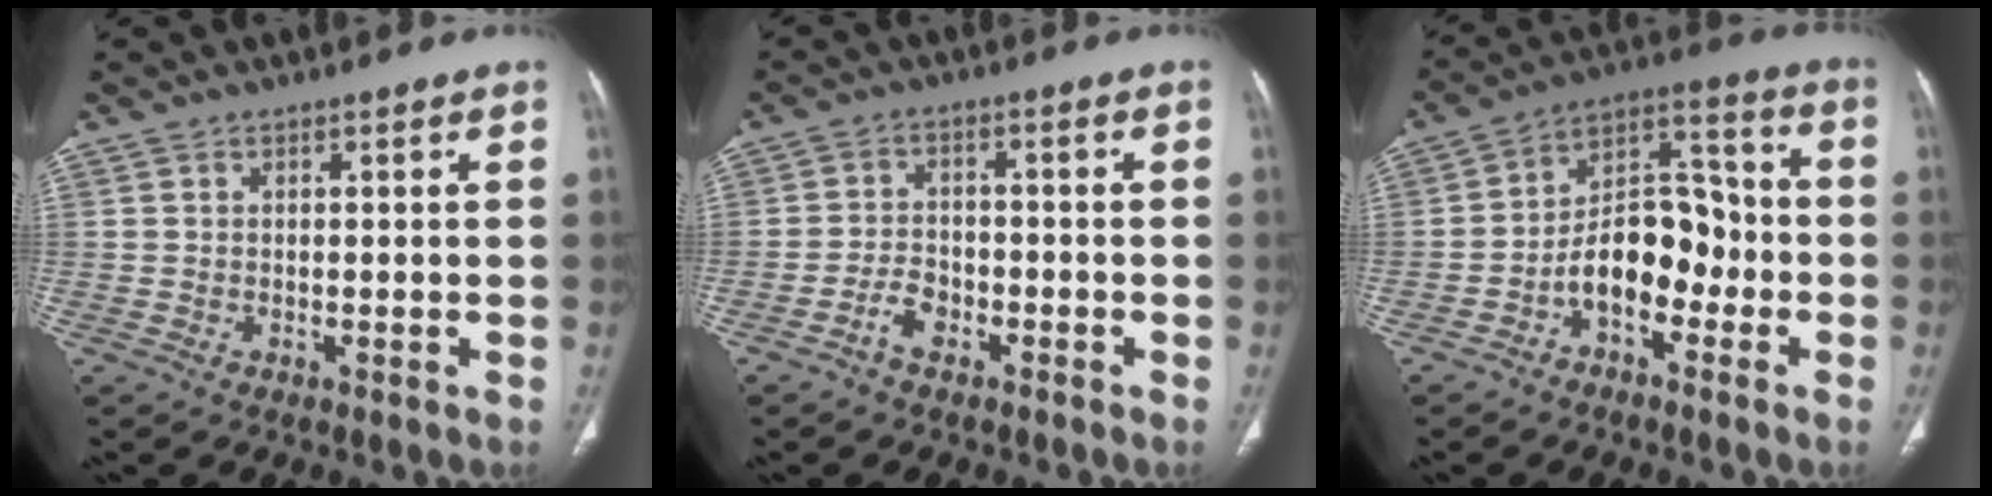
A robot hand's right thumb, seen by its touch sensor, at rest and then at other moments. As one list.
[{"total": 4.1, "force": [-2.6, 2.4, 2.0], "torque": [-0.032, 0.021, -0.047]}, {"total": 12.3, "force": [-4.2, 7.6, 8.8], "torque": [-0.113, 0.058, -0.078]}]